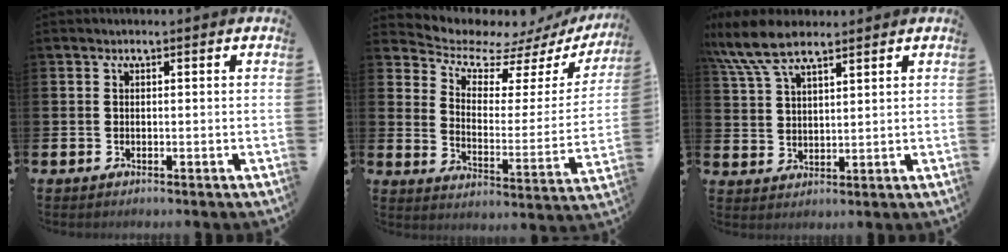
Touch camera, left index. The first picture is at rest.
{"total": 7.0, "force": [6.3, 2.4, 1.6], "torque": [-0.066, -0.058, 0.107]}
{"total": 8.5, "force": [7.0, 2.5, 4.2], "torque": [-0.099, -0.015, 0.129]}